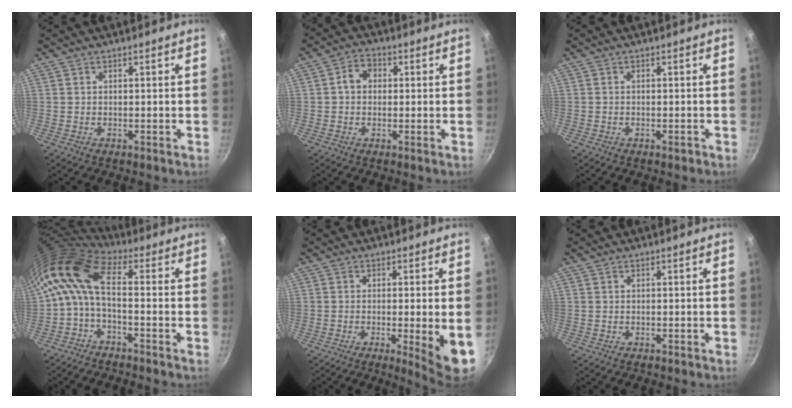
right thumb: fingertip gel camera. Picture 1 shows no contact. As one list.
[{"total": 4.5, "force": [0.5, 3.7, 2.5], "torque": [-0.021, 0.012, 0.000]}, {"total": 1.0, "force": [-0.6, 0.5, 0.6], "torque": [-0.010, 0.005, -0.008]}, {"total": 8.8, "force": [0.2, 3.7, 8.0], "torque": [-0.170, 0.019, -0.011]}, {"total": 8.2, "force": [-1.8, 0.9, 8.0], "torque": [-0.105, -0.009, -0.019]}, {"total": 0.0}]